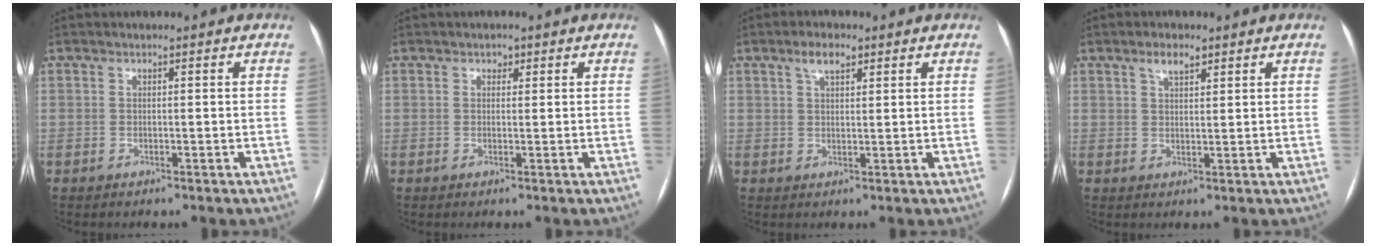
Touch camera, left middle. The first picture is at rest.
{"total": 1.1, "force": [0.6, 0.8, 0.4], "torque": [-0.004, -0.001, 0.008]}
{"total": 3.3, "force": [2.1, 1.3, 2.3], "torque": [-0.044, 0.010, 0.038]}
{"total": 2.9, "force": [2.0, 1.1, 1.9], "torque": [-0.037, 0.006, 0.036]}